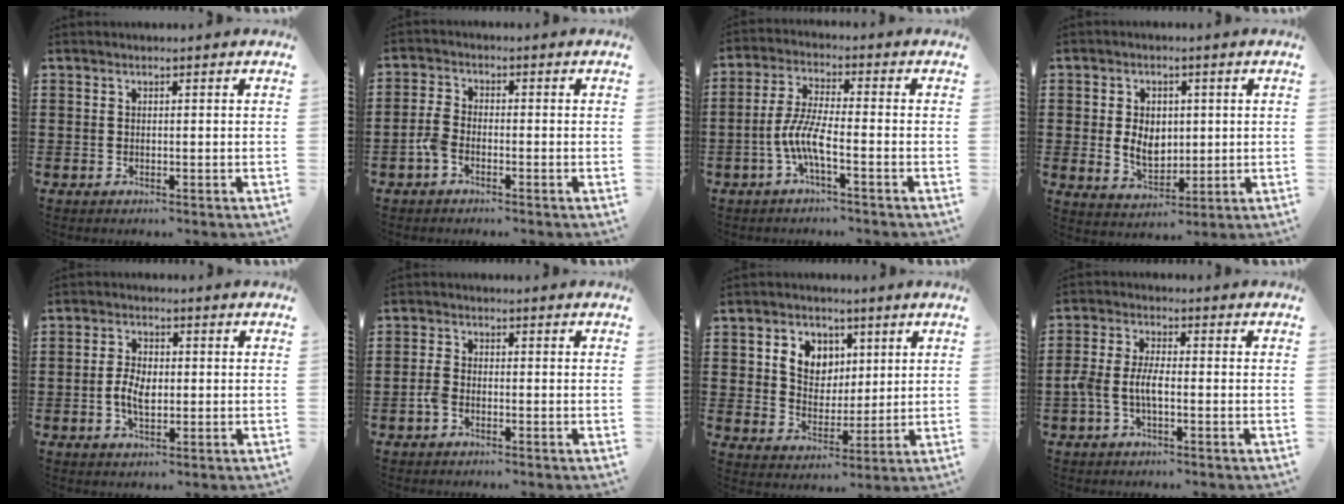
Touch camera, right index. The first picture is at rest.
{"total": 3.2, "force": [-1.8, 1.4, 2.2], "torque": [-0.068, -0.003, -0.043]}
{"total": 6.4, "force": [-2.6, 1.1, 5.8], "torque": [-0.138, -0.013, -0.055]}
{"total": 5.5, "force": [0.2, 4.1, 3.7], "torque": [-0.063, 0.005, 0.000]}
{"total": 4.3, "force": [-0.6, 2.4, 3.5], "torque": [-0.074, 0.003, -0.012]}
{"total": 2.5, "force": [-1.3, 1.1, 1.8], "torque": [-0.056, -0.005, -0.031]}
{"total": 5.7, "force": [2.5, 4.8, 1.8], "torque": [-0.051, 0.015, 0.044]}
{"total": 4.3, "force": [-1.3, 1.7, 3.7], "torque": [-0.094, -0.003, -0.032]}